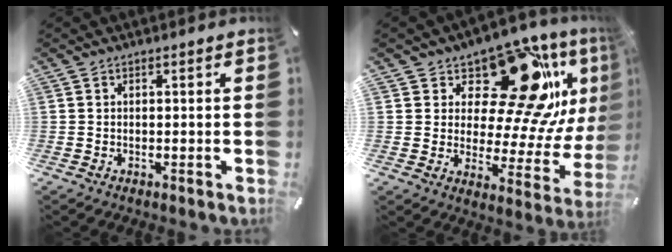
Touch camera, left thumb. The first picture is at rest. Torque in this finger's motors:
{"motor_torque": [2.45, 2.30, 1.55, -1.22, 0.12]}